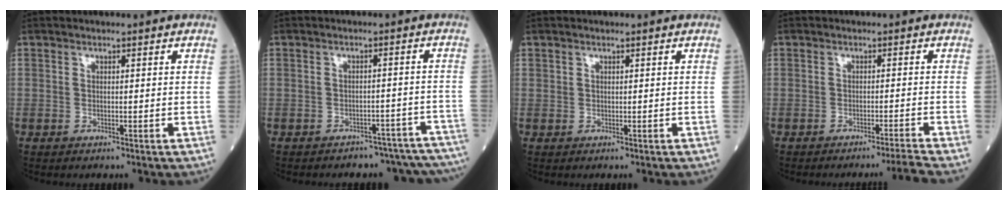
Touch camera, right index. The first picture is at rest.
{"total": 12.2, "force": [-11.4, 4.1, 1.6], "torque": [-0.003, 0.027, -0.121]}
{"total": 0.0}
{"total": 4.3, "force": [-3.5, -2.4, 0.6], "torque": [-0.007, -0.005, -0.052]}